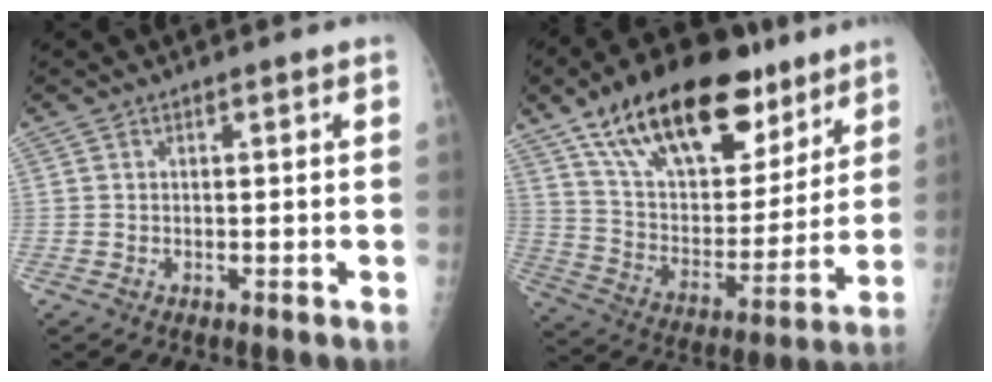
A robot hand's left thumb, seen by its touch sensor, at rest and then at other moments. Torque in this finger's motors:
{"motor_torque": [0.62, 0.63, 1.33, -1.44, 0.33]}